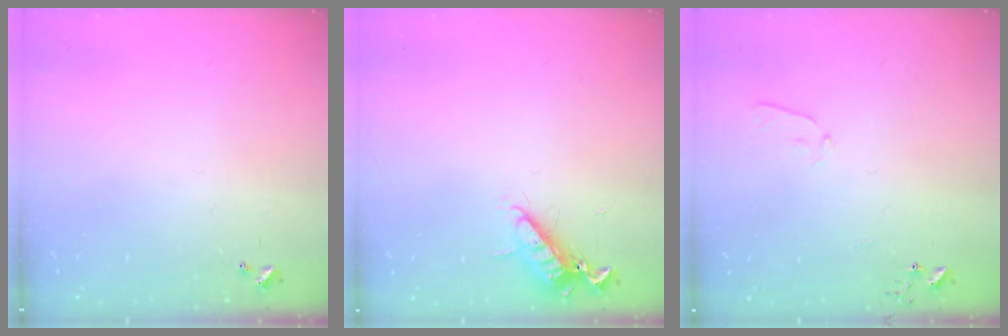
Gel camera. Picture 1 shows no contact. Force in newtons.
{"total": 11.1, "press": 11.1, "slide": 1.3}
{"total": 5.6, "press": 5.6, "slide": 0.6}